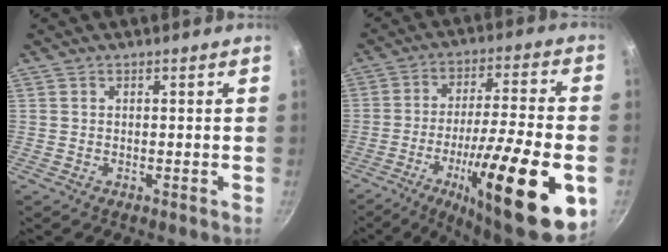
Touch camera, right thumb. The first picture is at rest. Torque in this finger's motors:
{"motor_torque": [0.48, 1.27, 2.05, -0.73, 0.28]}